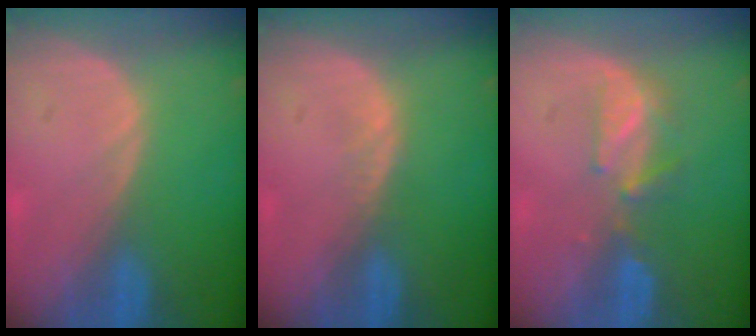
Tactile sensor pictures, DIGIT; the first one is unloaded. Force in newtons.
{"total": 0.8, "press": 0.7, "slide": 0.2}
{"total": 3.7, "press": 3.6, "slide": 0.8}